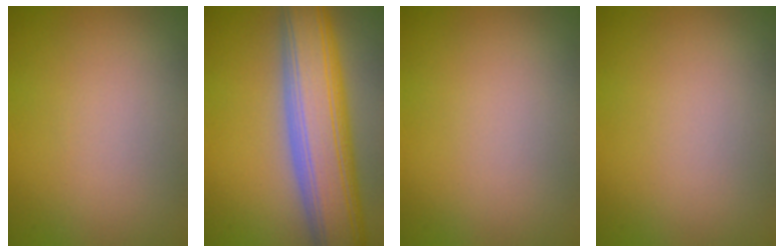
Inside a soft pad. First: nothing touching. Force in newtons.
{"total": 10.2, "press": 10.2, "slide": 0.2}
{"total": 0.0}
{"total": 0.0}